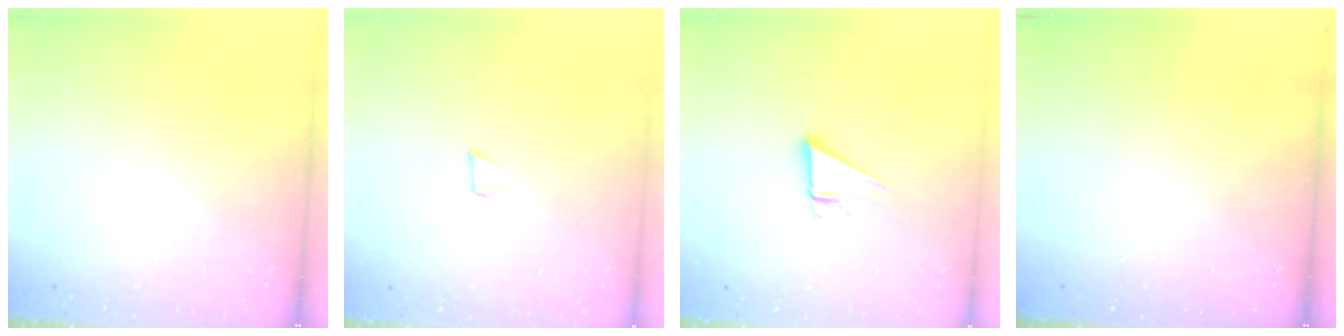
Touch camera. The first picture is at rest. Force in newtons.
{"total": 4.9, "press": 4.7, "slide": 1.0}
{"total": 3.6, "press": 3.6, "slide": 0.3}
{"total": 0.0}